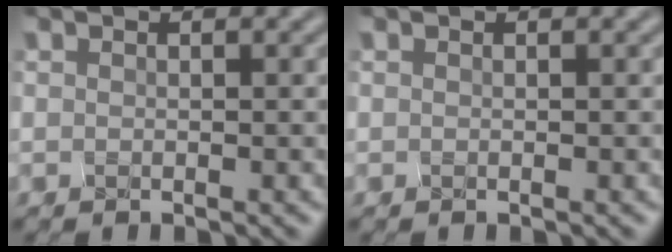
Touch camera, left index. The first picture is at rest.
{"total": 0.0}